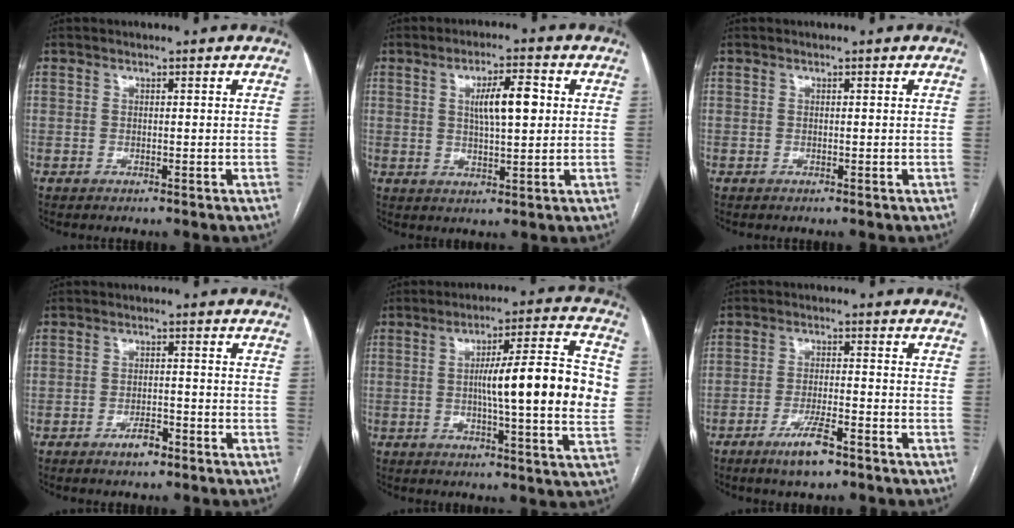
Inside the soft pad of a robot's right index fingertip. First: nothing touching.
{"total": 6.9, "force": [1.5, 1.6, 6.6], "torque": [-0.113, 0.010, 0.029]}
{"total": 0.0}
{"total": 3.1, "force": [-2.0, 1.1, 2.0], "torque": [-0.032, 0.004, -0.033]}
{"total": 15.7, "force": [0.6, 1.4, 15.6], "torque": [-0.227, 0.015, 0.003]}
{"total": 5.9, "force": [-3.9, 0.9, 4.4], "torque": [-0.086, -0.006, -0.067]}